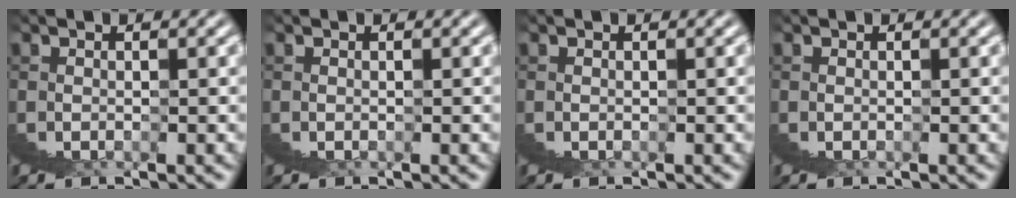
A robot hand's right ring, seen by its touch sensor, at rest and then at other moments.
{"total": 0.0}
{"total": 0.0}
{"total": 0.0}